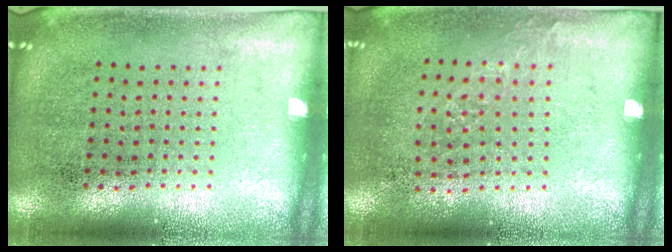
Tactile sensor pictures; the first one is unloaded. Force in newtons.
{"total": 0.9, "press": 0.8, "slide": 0.4}